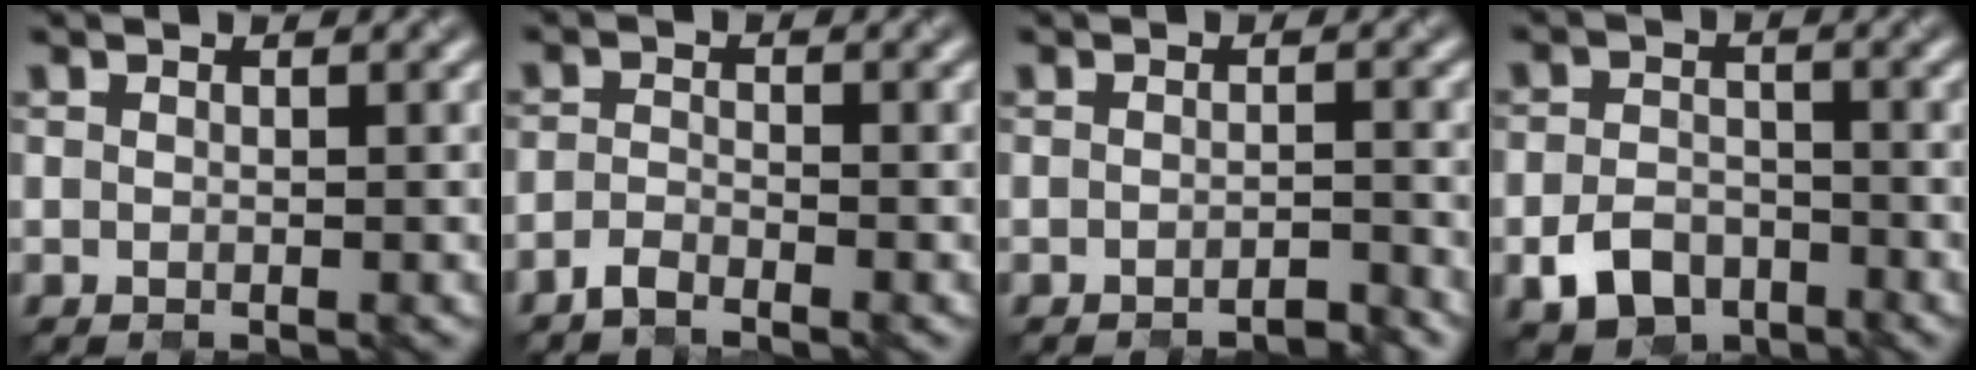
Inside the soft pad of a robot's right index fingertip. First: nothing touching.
{"total": 1.7, "force": [-1.5, 0.3, 0.7], "torque": [-0.019, -0.002, -0.034]}
{"total": 1.4, "force": [-1.2, 0.1, 0.7], "torque": [-0.006, 0.000, -0.023]}
{"total": 3.7, "force": [-2.1, 2.6, 1.5], "torque": [-0.032, -0.005, -0.043]}